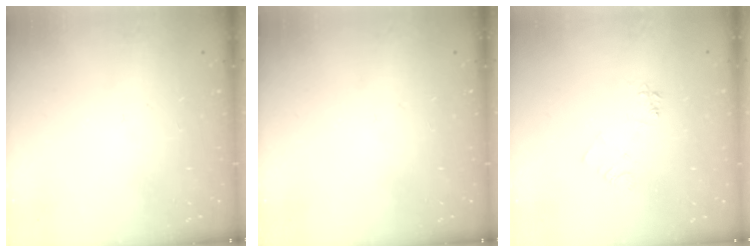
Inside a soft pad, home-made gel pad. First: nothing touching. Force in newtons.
{"total": 0.0}
{"total": 4.6, "press": 4.6, "slide": 0.5}